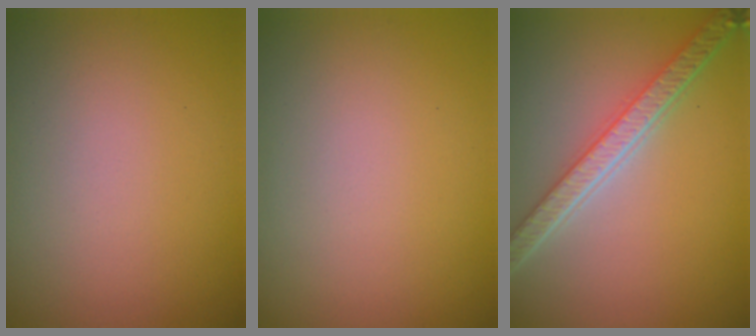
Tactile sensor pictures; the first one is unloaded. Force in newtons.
{"total": 0.0}
{"total": 5.5, "press": 4.0, "slide": 3.7}